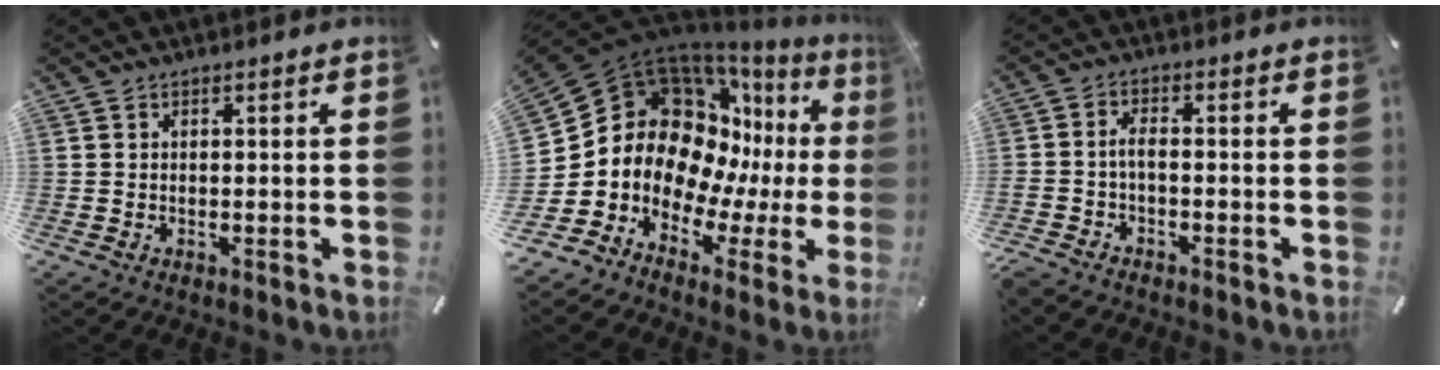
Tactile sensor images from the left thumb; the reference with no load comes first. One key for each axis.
{"total": 16.2, "fx": 2.6, "fy": 13.7, "fz": 8.3, "tx": -0.154, "ty": -0.066, "tz": 0.066}
{"total": 3.3, "fx": -2.0, "fy": 1.0, "fz": 2.4, "tx": -0.064, "ty": 0.003, "tz": -0.044}